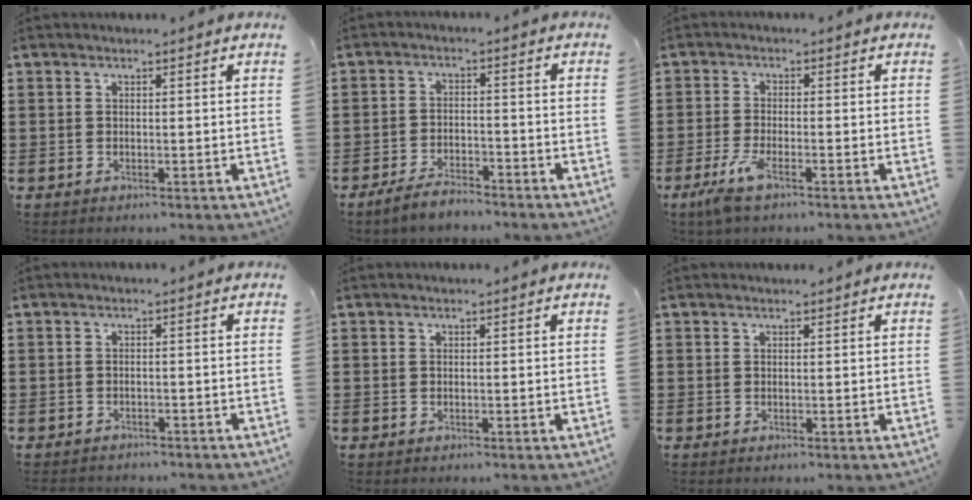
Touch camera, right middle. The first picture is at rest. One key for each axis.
{"total": 4.1, "fx": -3.6, "fy": 0.9, "fz": 1.6, "tx": -0.033, "ty": 0.006, "tz": -0.073}
{"total": 4.0, "fx": -2.4, "fy": 0.8, "fz": 3.1, "tx": -0.077, "ty": -0.010, "tz": -0.048}
{"total": 1.4, "fx": -1.3, "fy": 0.3, "fz": -0.1, "tx": -0.003, "ty": 0.002, "tz": -0.030}
{"total": 0.0}
{"total": 0.0}